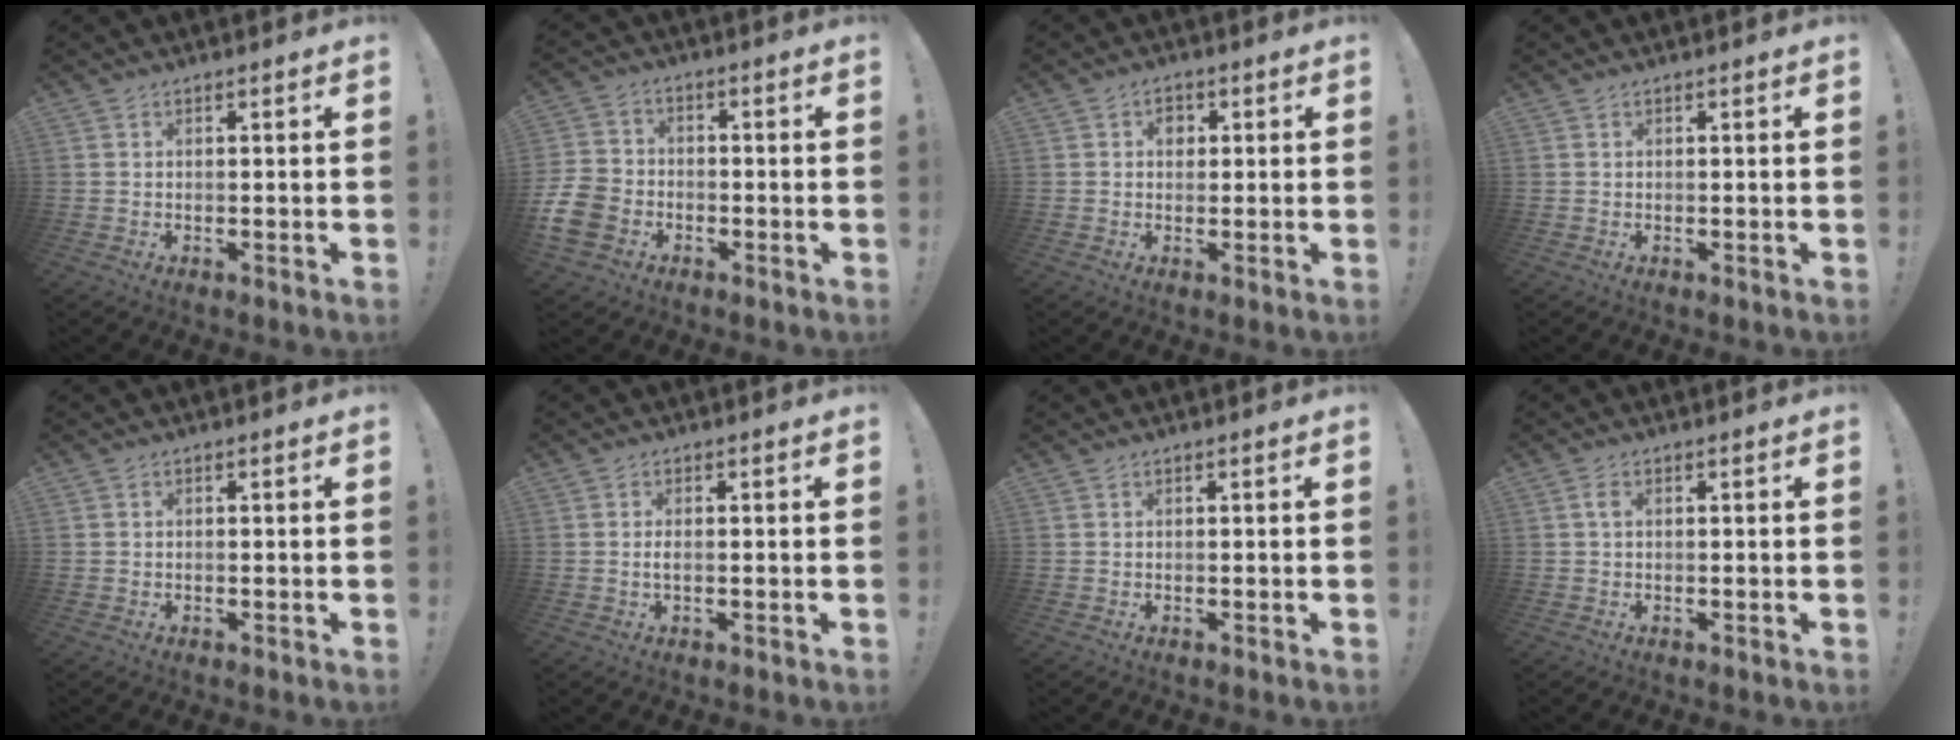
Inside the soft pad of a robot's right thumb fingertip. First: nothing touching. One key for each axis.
{"total": 10.4, "fx": -5.1, "fy": 7.7, "fz": 4.7, "tx": -0.098, "ty": 0.036, "tz": -0.094}
{"total": 3.3, "fx": 0.8, "fy": 2.7, "fz": 1.6, "tx": -0.014, "ty": 0.000, "tz": 0.010}
{"total": 0.0}
{"total": 0.5, "fx": -0.3, "fy": 0.4, "fz": 0.0, "tx": -0.001, "ty": 0.001, "tz": -0.005}
{"total": 1.6, "fx": -0.3, "fy": 0.4, "fz": 1.5, "tx": -0.029, "ty": 0.003, "tz": -0.006}
{"total": 0.0}
{"total": 1.6, "fx": 0.2, "fy": 0.7, "fz": 1.4, "tx": -0.021, "ty": 0.002, "tz": 0.002}